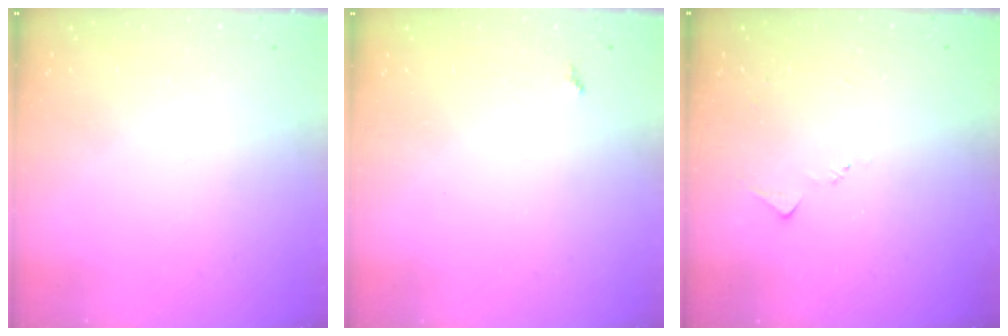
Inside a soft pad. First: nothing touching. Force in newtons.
{"total": 3.7, "press": 3.7, "slide": 0.5}
{"total": 5.7, "press": 5.7, "slide": 0.8}